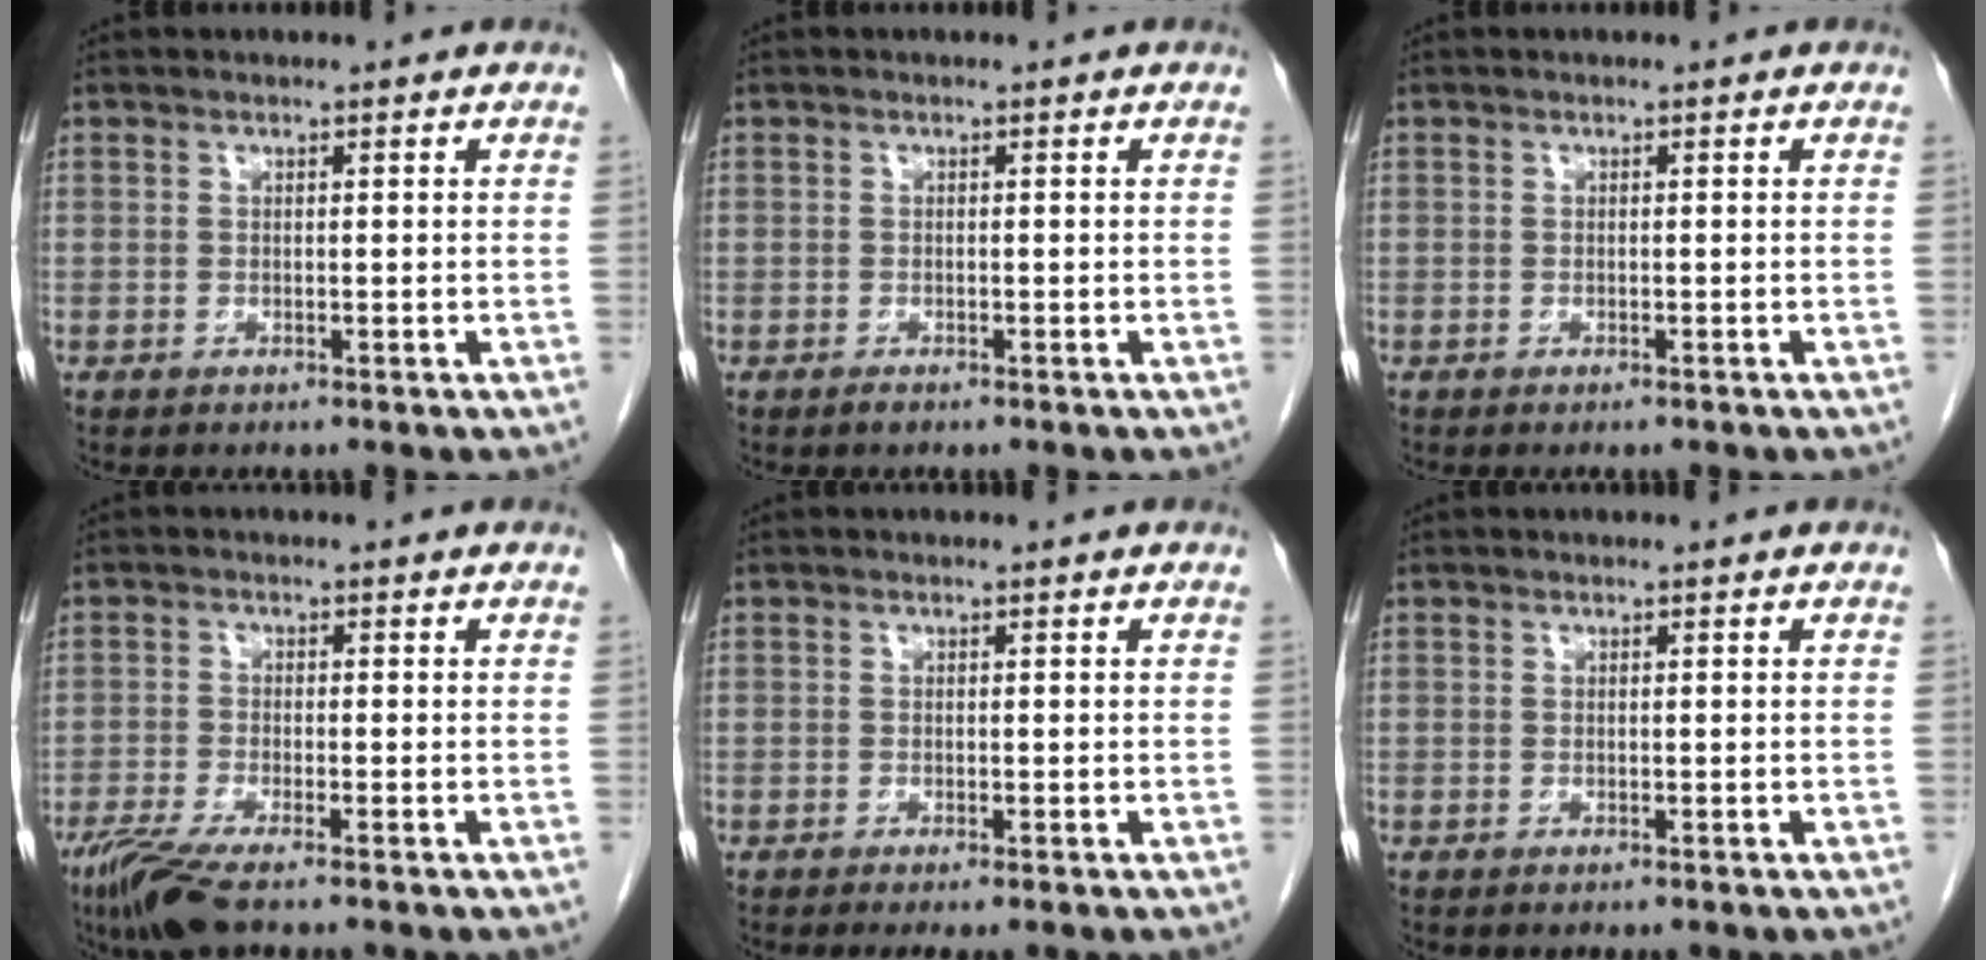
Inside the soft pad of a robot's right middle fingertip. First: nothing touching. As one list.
[{"total": 0.6, "force": [-0.5, 0.2, 0.3], "torque": [-0.008, -0.002, -0.007]}, {"total": 0.6, "force": [-0.5, 0.0, 0.3], "torque": [-0.012, -0.004, -0.005]}, {"total": 6.0, "force": [-4.3, 0.6, 4.2], "torque": [-0.082, -0.017, -0.079]}, {"total": 1.4, "force": [-1.0, 0.0, 1.0], "torque": [-0.018, -0.007, -0.015]}, {"total": 0.0}]